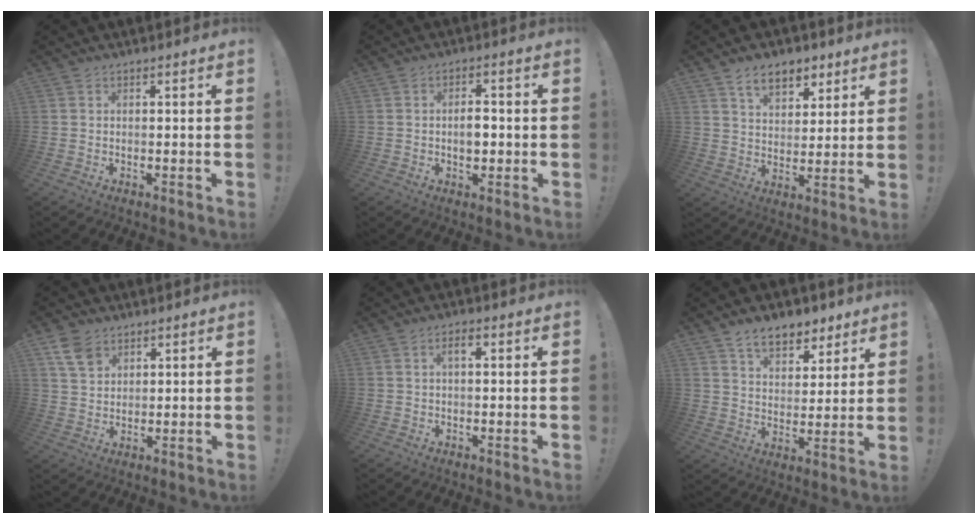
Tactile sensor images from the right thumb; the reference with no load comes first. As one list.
[{"total": 4.1, "force": [-0.8, 2.6, 3.1], "torque": [-0.035, 0.003, -0.019]}, {"total": 10.3, "force": [6.3, 6.2, 5.3], "torque": [-0.069, -0.029, 0.117]}, {"total": 7.1, "force": [4.3, 4.6, 3.1], "torque": [-0.052, -0.015, 0.085]}, {"total": 2.5, "force": [0.3, 1.1, 2.2], "torque": [-0.035, 0.007, 0.001]}, {"total": 10.3, "force": [7.3, 5.8, 4.4], "torque": [-0.056, -0.045, 0.135]}]